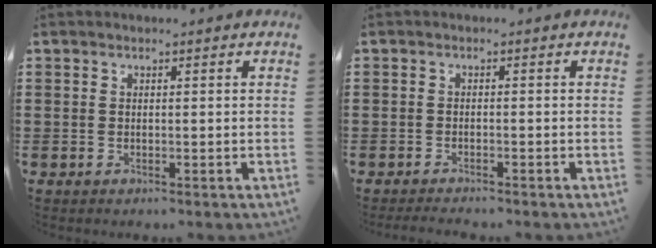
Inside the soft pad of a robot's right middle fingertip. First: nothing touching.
{"total": 1.3, "force": [-1.3, 0.0, 0.3], "torque": [-0.007, 0.000, -0.025]}